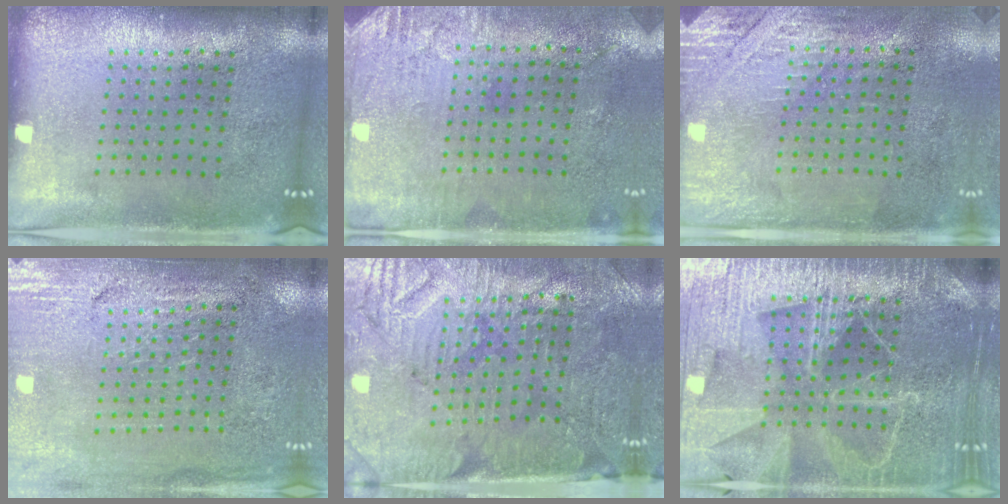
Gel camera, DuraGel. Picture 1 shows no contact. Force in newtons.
{"total": 2.8, "press": 2.3, "slide": 1.6}
{"total": 2.8, "press": 2.4, "slide": 1.4}
{"total": 3.2, "press": 3.1, "slide": 0.7}
{"total": 3.3, "press": 3.1, "slide": 1.2}
{"total": 4.7, "press": 4.3, "slide": 1.9}